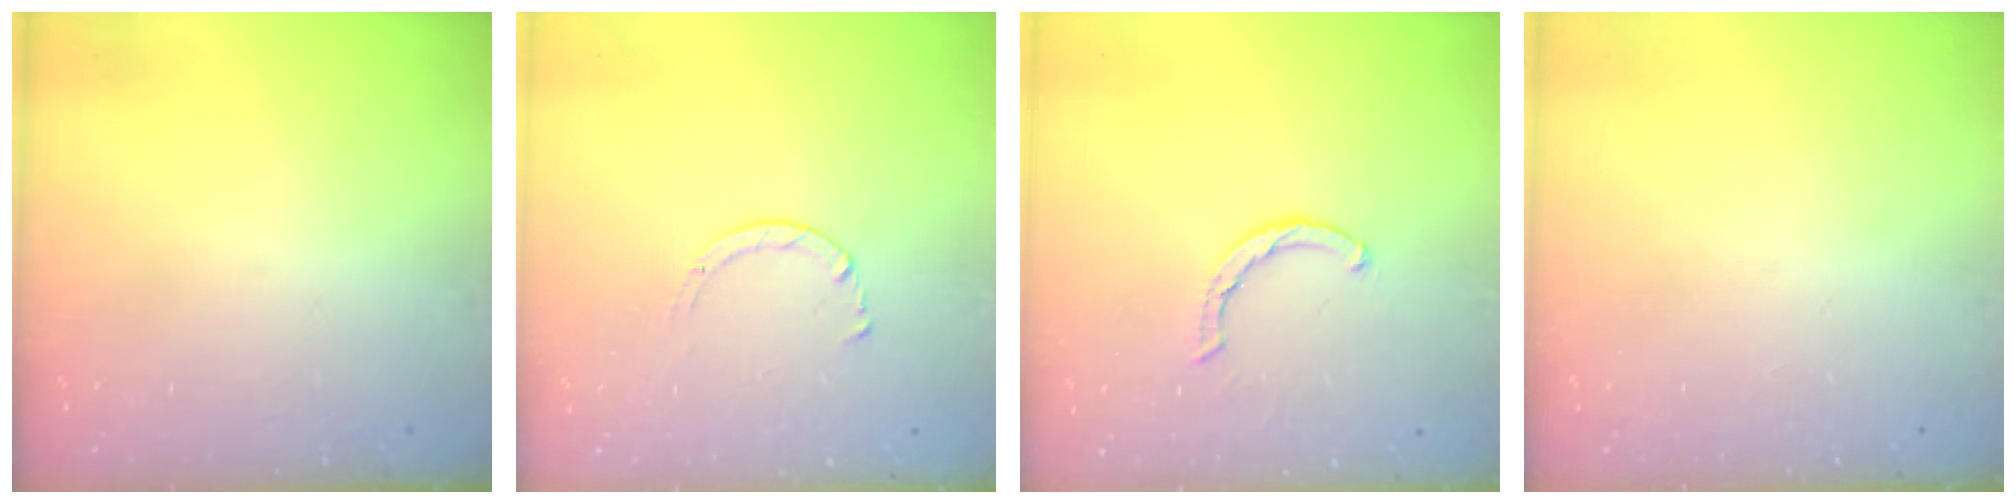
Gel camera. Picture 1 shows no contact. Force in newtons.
{"total": 1.7, "press": 1.7, "slide": 0.2}
{"total": 2.1, "press": 2.1, "slide": 0.1}
{"total": 0.0}